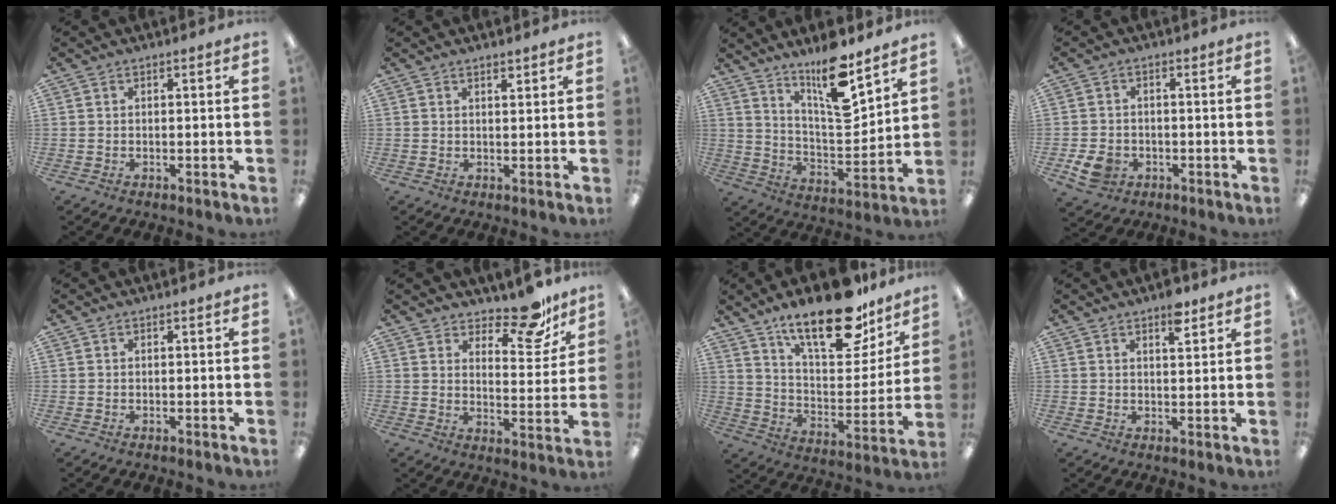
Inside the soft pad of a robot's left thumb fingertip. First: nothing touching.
{"total": 1.6, "force": [1.4, 0.3, 0.6], "torque": [-0.014, -0.001, 0.025]}
{"total": 15.0, "force": [11.3, 3.6, 9.1], "torque": [-0.150, -0.078, 0.188]}
{"total": 5.6, "force": [-2.2, 4.6, 2.5], "torque": [-0.048, 0.008, -0.039]}
{"total": 0.0}
{"total": 12.8, "force": [10.4, 4.9, 5.7], "torque": [-0.064, -0.077, 0.181]}
{"total": 21.8, "force": [15.5, 8.5, 12.8], "torque": [-0.202, -0.095, 0.266]}
{"total": 5.1, "force": [3.4, 1.9, 3.3], "torque": [-0.032, -0.019, 0.051]}